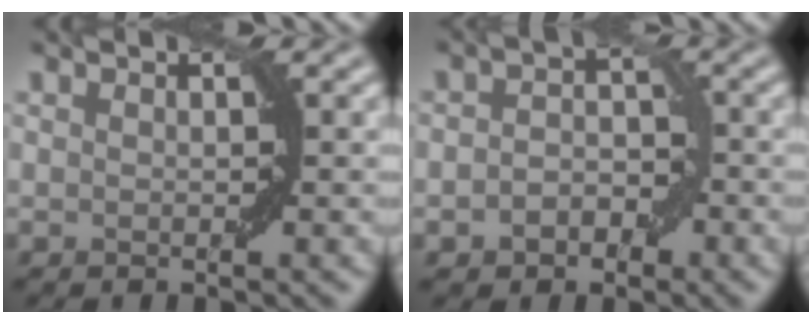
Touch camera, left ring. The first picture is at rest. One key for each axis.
{"total": 3.0, "fx": -1.2, "fy": 2.2, "fz": 1.7, "tx": -0.021, "ty": 0.003, "tz": -0.022}